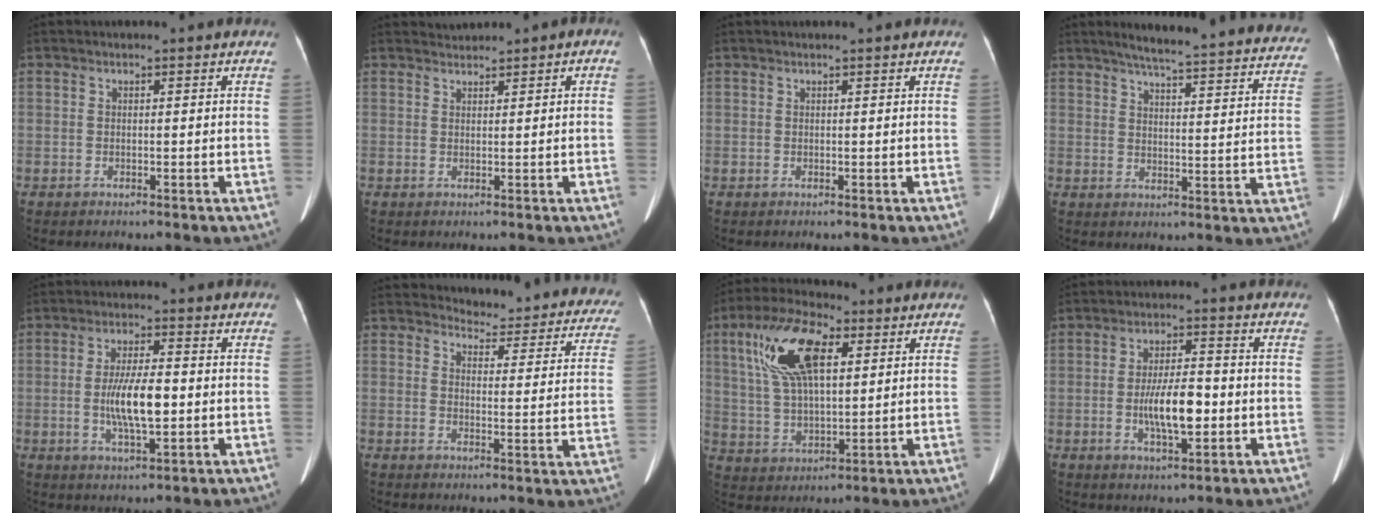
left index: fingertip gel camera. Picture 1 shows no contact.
{"total": 1.2, "force": [1.1, 0.4, 0.2], "torque": [-0.004, 0.019, 0.020]}
{"total": 1.5, "force": [1.3, 0.0, 0.7], "torque": [-0.011, 0.019, 0.017]}
{"total": 27.8, "force": [25.2, 2.5, 11.4], "torque": [-0.153, -0.053, 0.293]}
{"total": 7.9, "force": [-0.9, 1.8, 7.6], "torque": [-0.151, -0.004, -0.017]}
{"total": 17.3, "force": [16.4, 4.1, 3.7], "torque": [-0.011, -0.064, 0.161]}
{"total": 13.5, "force": [5.1, 5.3, 11.4], "torque": [-0.238, 0.025, 0.096]}
{"total": 7.6, "force": [-1.5, 2.1, 7.2], "torque": [-0.140, -0.001, -0.028]}